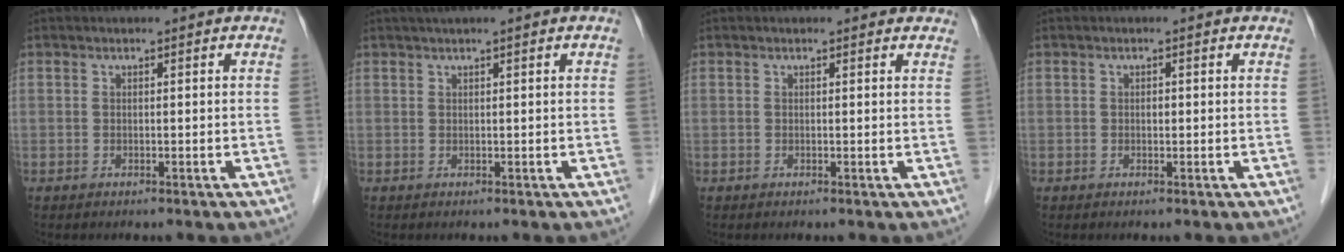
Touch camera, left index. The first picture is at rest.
{"total": 1.9, "force": [1.3, -0.3, 1.3], "torque": [-0.026, 0.017, 0.028]}
{"total": 2.5, "force": [2.2, 0.8, 0.6], "torque": [-0.006, 0.000, 0.010]}
{"total": 0.6, "force": [0.0, 0.4, 0.4], "torque": [-0.008, 0.001, -0.002]}